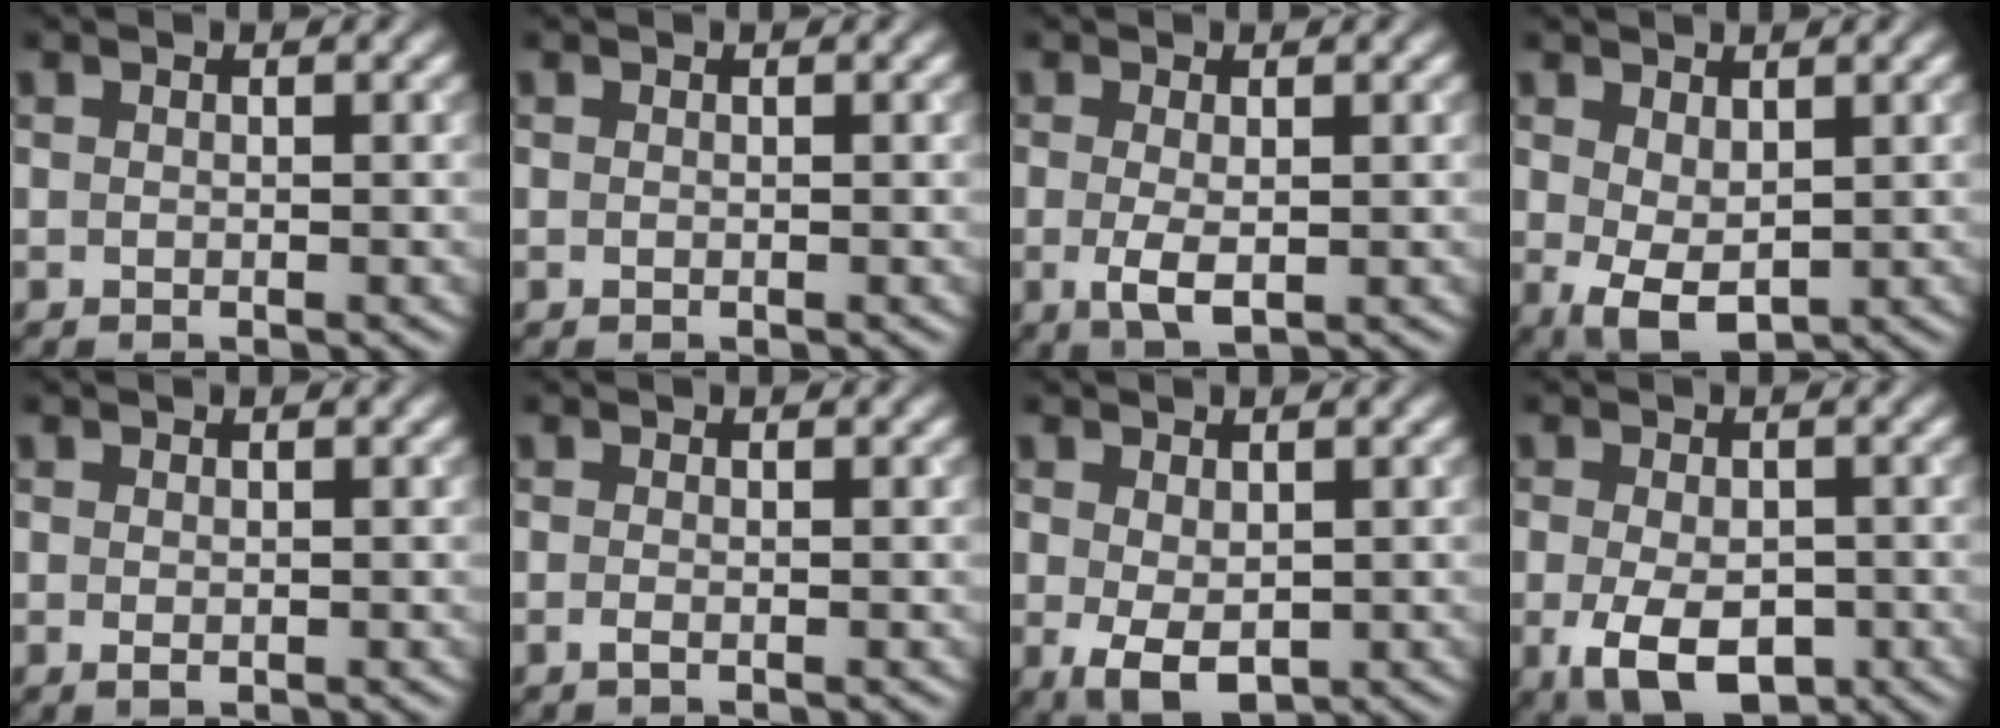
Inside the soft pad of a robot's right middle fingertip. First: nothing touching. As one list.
[{"total": 0.0}, {"total": 2.6, "force": [-0.4, 0.9, 2.4], "torque": [-0.050, -0.009, -0.005]}, {"total": 3.9, "force": [0.2, 2.3, 3.1], "torque": [-0.068, -0.006, 0.011]}, {"total": 0.8, "force": [0.0, 0.4, 0.6], "torque": [-0.010, -0.002, 0.001]}, {"total": 0.7, "force": [-0.2, 0.2, 0.7], "torque": [-0.014, -0.004, -0.004]}, {"total": 3.9, "force": [-0.5, 2.4, 3.1], "torque": [-0.062, -0.010, -0.002]}, {"total": 6.2, "force": [-2.0, 3.6, 4.6], "torque": [-0.086, -0.018, -0.029]}]